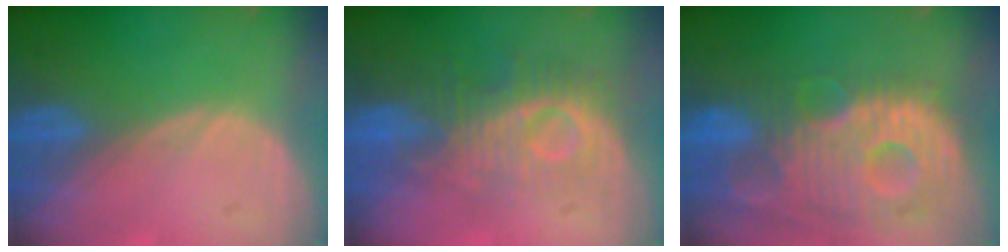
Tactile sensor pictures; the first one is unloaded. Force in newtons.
{"total": 9.1, "press": 8.4, "slide": 3.6}
{"total": 13.5, "press": 11.7, "slide": 6.7}